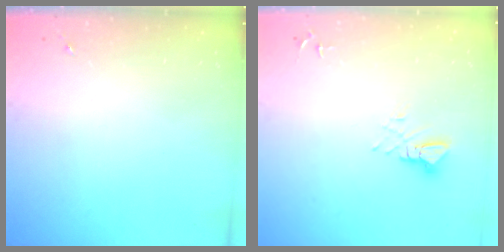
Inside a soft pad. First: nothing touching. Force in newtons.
{"total": 5.0, "press": 5.0, "slide": 0.2}